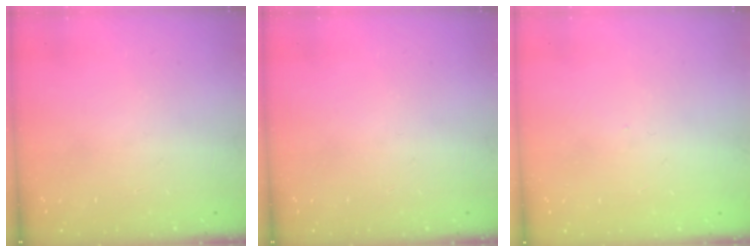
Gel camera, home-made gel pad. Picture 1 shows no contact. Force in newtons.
{"total": 0.0}
{"total": 0.0}